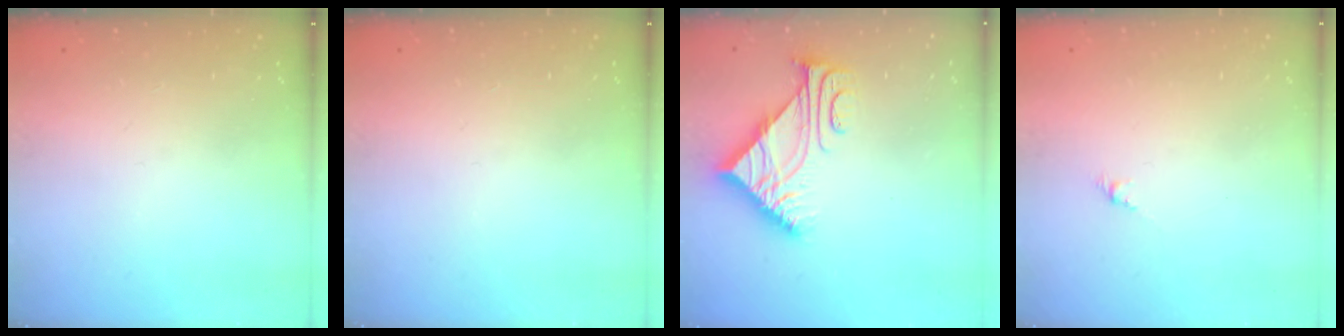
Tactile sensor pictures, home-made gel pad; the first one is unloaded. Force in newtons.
{"total": 0.0}
{"total": 8.2, "press": 8.2, "slide": 0.4}
{"total": 1.9, "press": 1.8, "slide": 0.7}